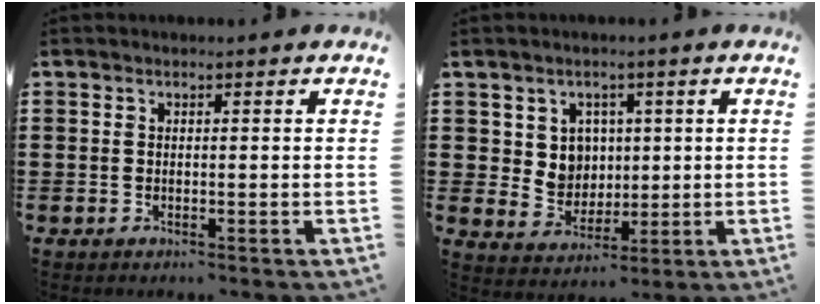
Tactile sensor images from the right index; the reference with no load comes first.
{"total": 5.1, "force": [1.6, 4.6, 1.6], "torque": [-0.046, 0.005, 0.029]}